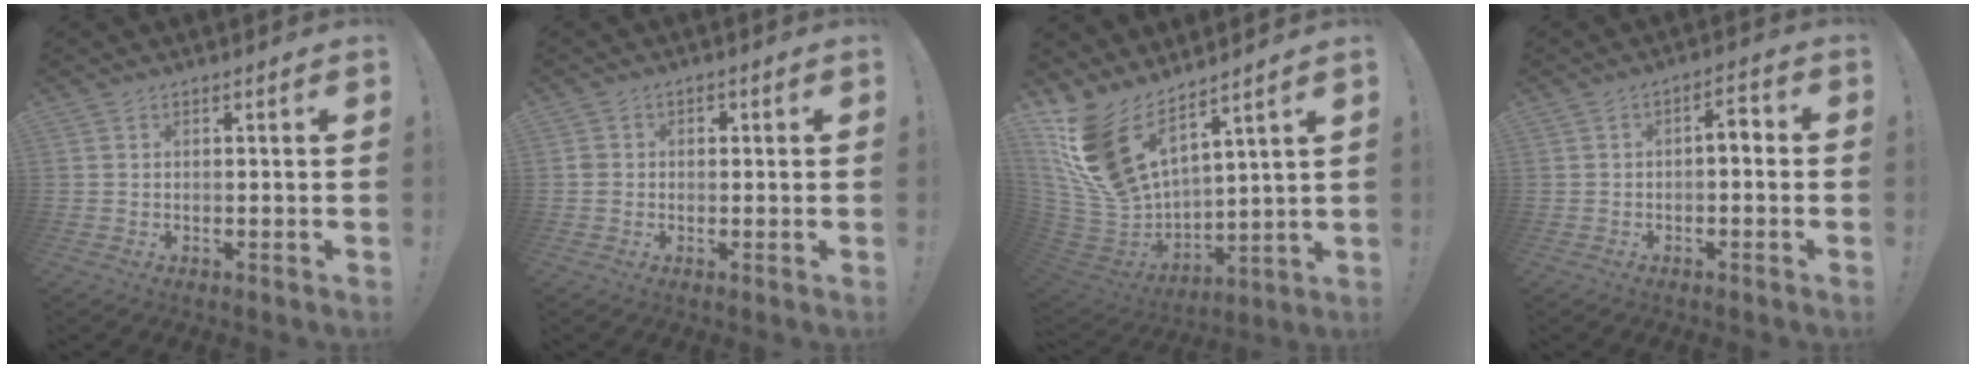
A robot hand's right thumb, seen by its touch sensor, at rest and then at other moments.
{"total": 2.9, "force": [-0.6, 2.6, 1.0], "torque": [-0.016, 0.011, -0.010]}
{"total": 16.0, "force": [11.0, 7.4, 8.9], "torque": [-0.188, -0.081, 0.206]}
{"total": 3.8, "force": [-0.7, 1.7, 3.3], "torque": [-0.047, 0.007, -0.019]}